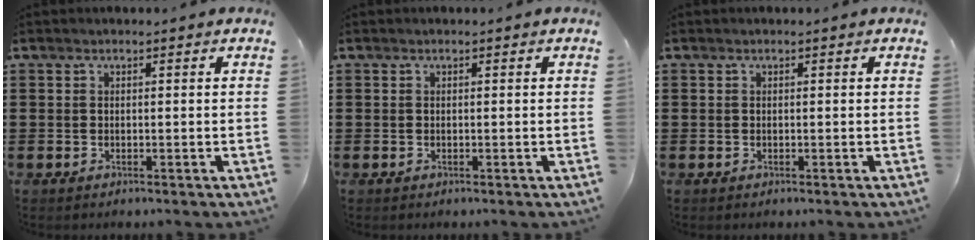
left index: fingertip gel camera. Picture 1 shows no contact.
{"total": 0.0}
{"total": 0.0}